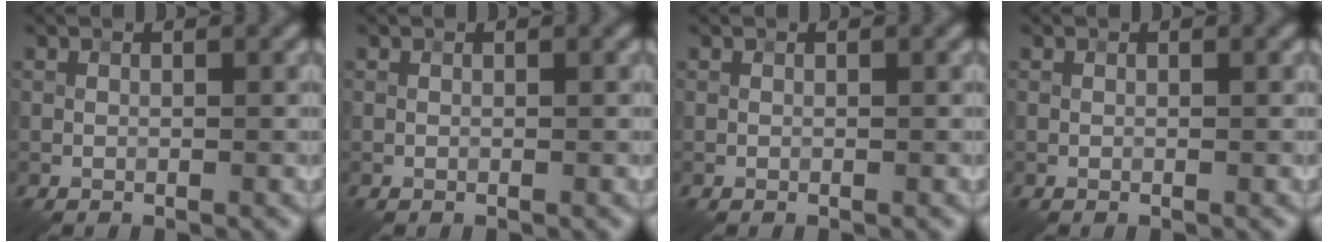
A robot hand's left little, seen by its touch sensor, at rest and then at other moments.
{"total": 0.0}
{"total": 0.0}
{"total": 0.0}